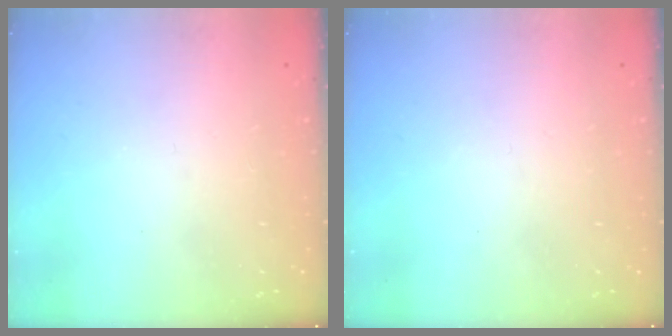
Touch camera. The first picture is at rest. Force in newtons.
{"total": 0.0}